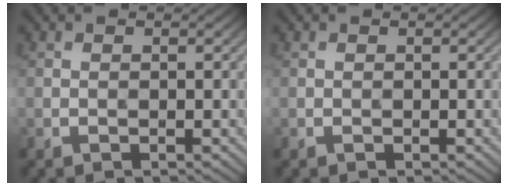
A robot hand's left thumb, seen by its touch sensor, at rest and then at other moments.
{"total": 0.0}